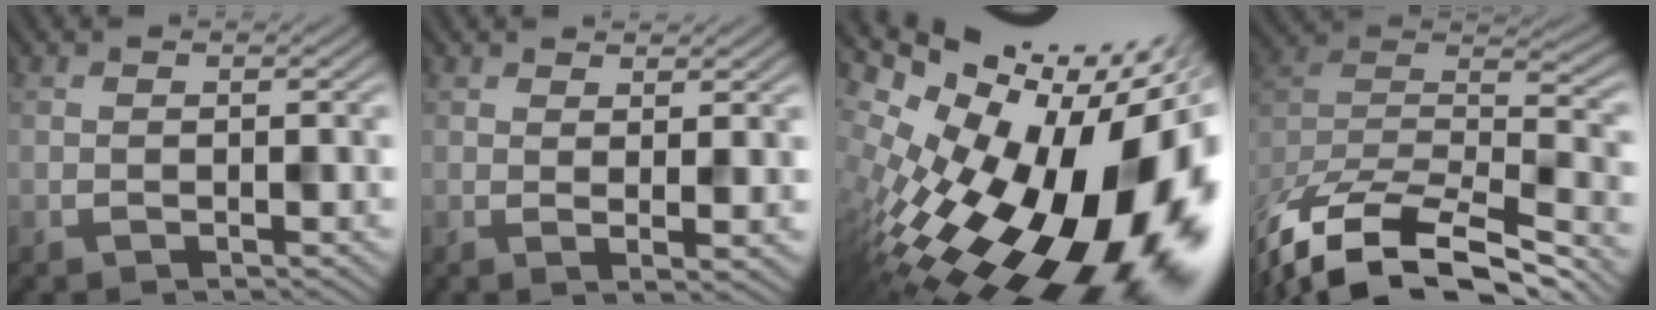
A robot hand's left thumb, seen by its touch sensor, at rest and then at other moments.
{"total": 2.2, "force": [1.1, 0.4, 1.8], "torque": [-0.028, 0.003, 0.032]}
{"total": 18.3, "force": [-4.1, 8.8, 15.5], "torque": [-0.228, -0.045, -0.046]}
{"total": 15.6, "force": [-12.9, 5.3, 7.0], "torque": [-0.165, -0.027, -0.191]}